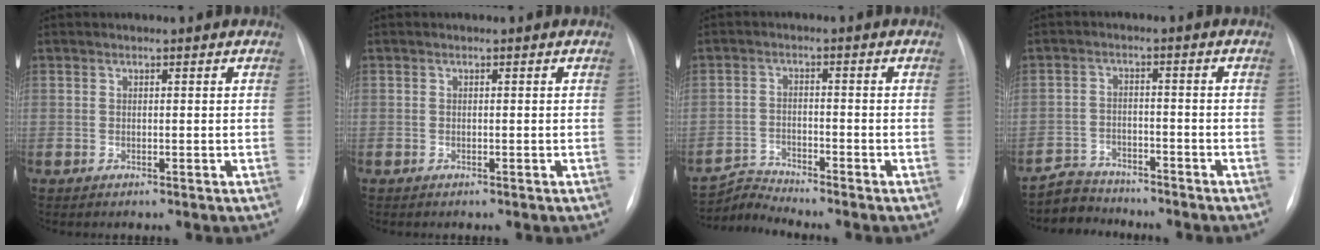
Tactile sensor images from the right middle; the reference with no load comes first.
{"total": 0.0}
{"total": 4.2, "force": [-3.6, -1.3, -1.6], "torque": [0.026, -0.012, -0.068]}
{"total": 5.1, "force": [-4.8, 1.5, -0.7], "torque": [0.012, -0.001, -0.086]}